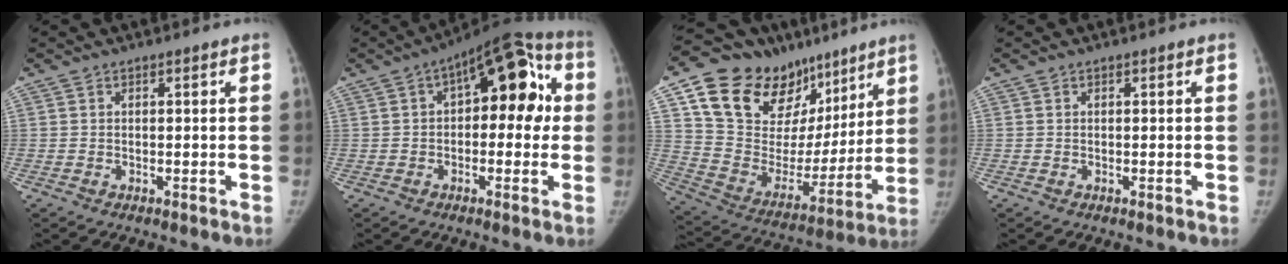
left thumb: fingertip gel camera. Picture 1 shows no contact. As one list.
[{"total": 16.3, "force": [2.7, 8.5, 13.6], "torque": [-0.133, 0.042, 0.027]}, {"total": 28.6, "force": [16.8, 16.8, 15.9], "torque": [-0.217, -0.018, 0.288]}, {"total": 0.0}]